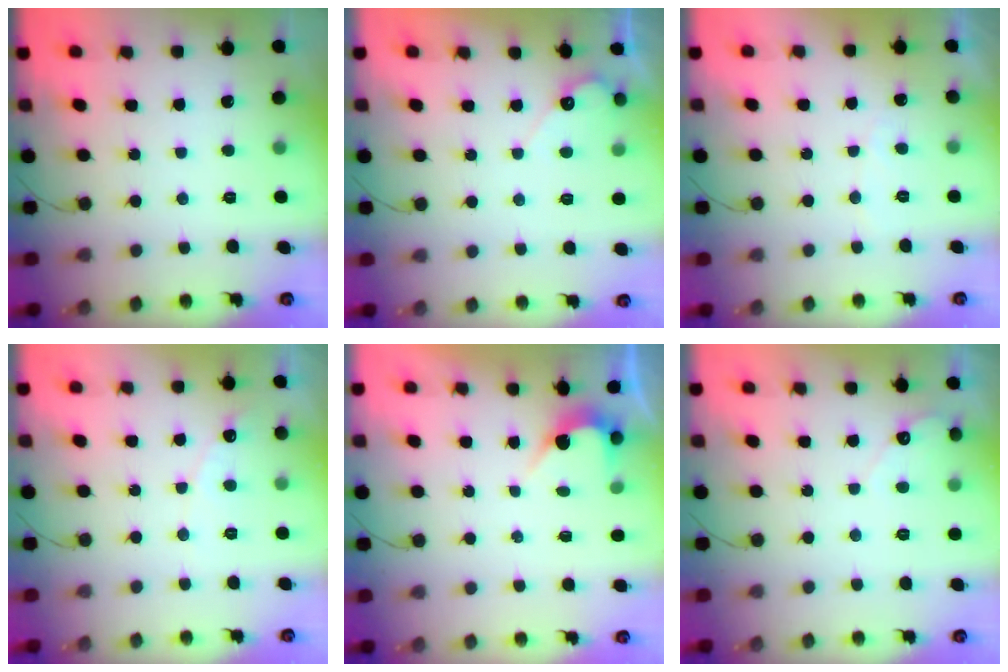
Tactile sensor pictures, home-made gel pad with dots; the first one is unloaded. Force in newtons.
{"total": 4.2, "press": 4.2, "slide": 0.2}
{"total": 3.7, "press": 3.7, "slide": 0.2}
{"total": 4.7, "press": 4.7, "slide": 0.3}
{"total": 2.5, "press": 2.5, "slide": 0.2}
{"total": 3.4, "press": 3.4, "slide": 0.2}